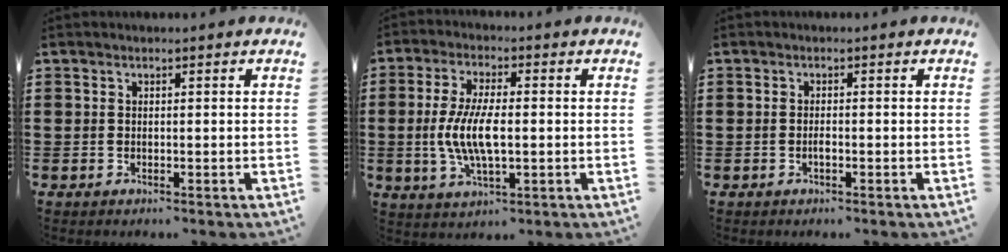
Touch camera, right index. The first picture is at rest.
{"total": 8.3, "force": [-0.8, 3.0, 7.6], "torque": [-0.169, -0.008, -0.023]}
{"total": 1.0, "force": [-0.5, 0.3, 0.9], "torque": [-0.017, -0.002, -0.008]}